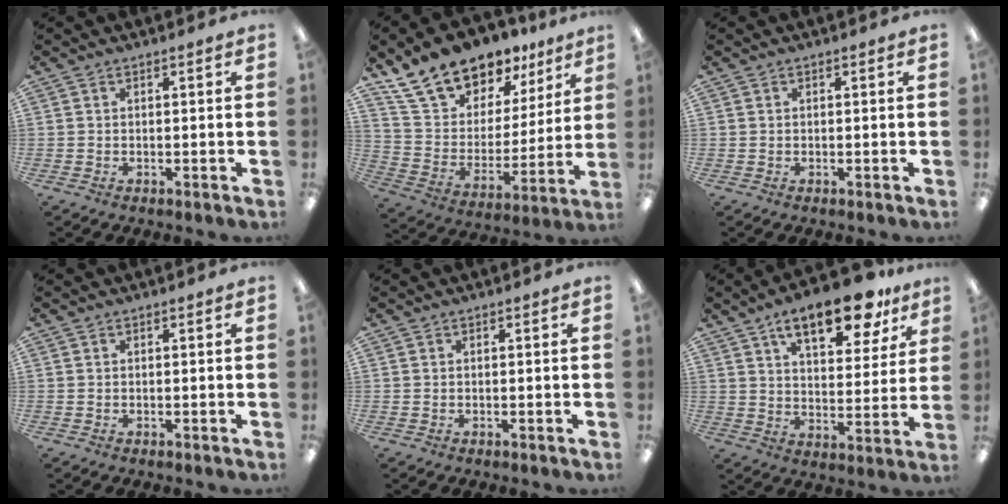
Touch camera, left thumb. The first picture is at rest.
{"total": 16.4, "force": [13.8, 8.0, 4.0], "torque": [-0.097, -0.100, 0.257]}
{"total": 0.0}
{"total": 0.0}
{"total": 0.0}
{"total": 16.4, "force": [10.9, 6.7, 10.3], "torque": [-0.145, -0.048, 0.177]}